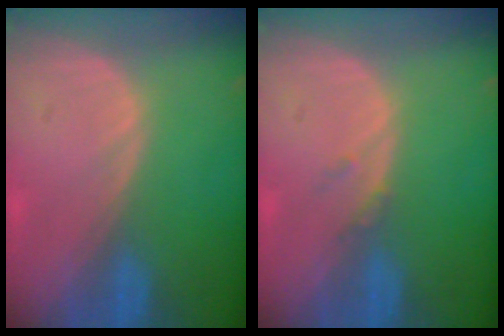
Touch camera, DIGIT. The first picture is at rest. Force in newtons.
{"total": 1.0, "press": 1.0, "slide": 0.2}